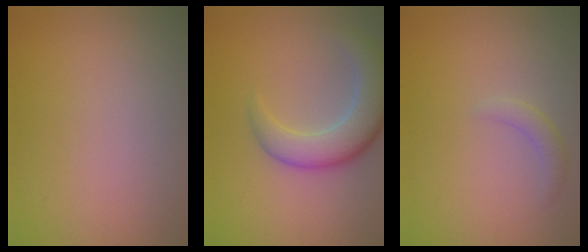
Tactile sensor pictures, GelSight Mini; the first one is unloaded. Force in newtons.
{"total": 5.9, "press": 5.9, "slide": 0.6}
{"total": 1.3, "press": 1.3, "slide": 0.1}